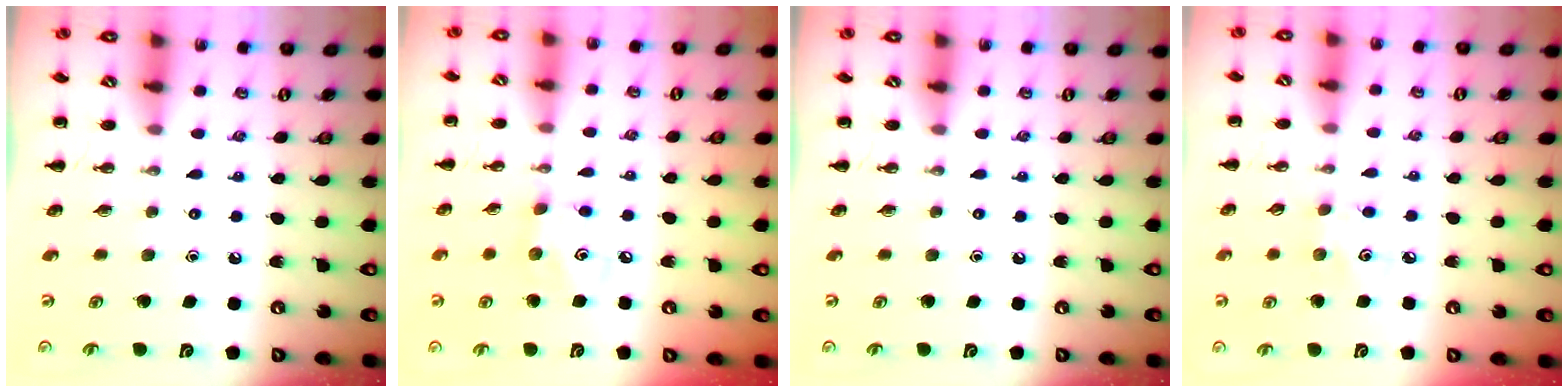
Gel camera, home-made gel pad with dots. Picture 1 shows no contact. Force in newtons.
{"total": 3.9, "press": 3.8, "slide": 0.6}
{"total": 0.0}
{"total": 4.5, "press": 4.3, "slide": 1.1}